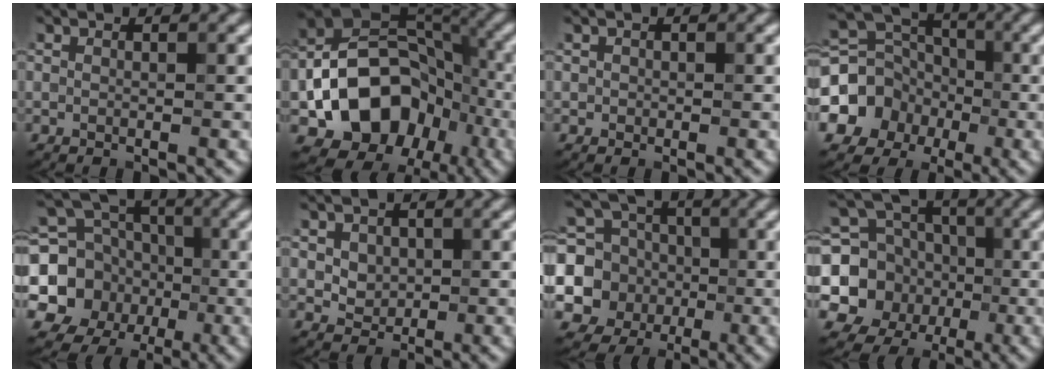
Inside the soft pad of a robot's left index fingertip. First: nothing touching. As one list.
[{"total": 12.8, "force": [-4.3, 9.6, 7.2], "torque": [-0.109, 0.006, -0.085]}, {"total": 0.6, "force": [0.1, 0.6, 0.1], "torque": [0.005, -0.002, 0.000]}, {"total": 9.7, "force": [-2.8, 8.8, 3.1], "torque": [-0.063, -0.007, -0.071]}, {"total": 10.2, "force": [-0.8, 9.3, 4.1], "torque": [-0.082, -0.019, -0.034]}, {"total": 3.1, "force": [1.0, 2.4, 1.6], "torque": [-0.036, 0.004, 0.030]}, {"total": 8.5, "force": [-0.8, 7.8, 3.4], "torque": [-0.063, -0.013, -0.035]}, {"total": 9.0, "force": [-0.5, 8.3, 3.5], "torque": [-0.070, -0.017, -0.025]}]